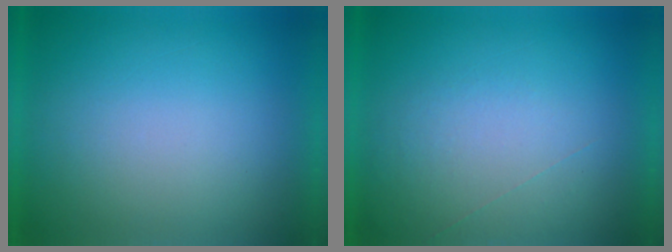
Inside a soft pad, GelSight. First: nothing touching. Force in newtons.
{"total": 1.0}